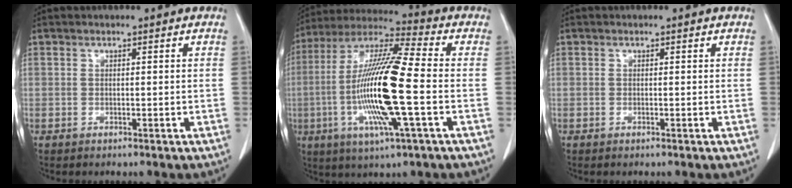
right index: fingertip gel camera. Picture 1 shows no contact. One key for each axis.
{"total": 18.3, "fx": -3.3, "fy": 1.1, "fz": 18.0, "tx": -0.365, "ty": -0.009, "tz": -0.068}
{"total": 0.0}